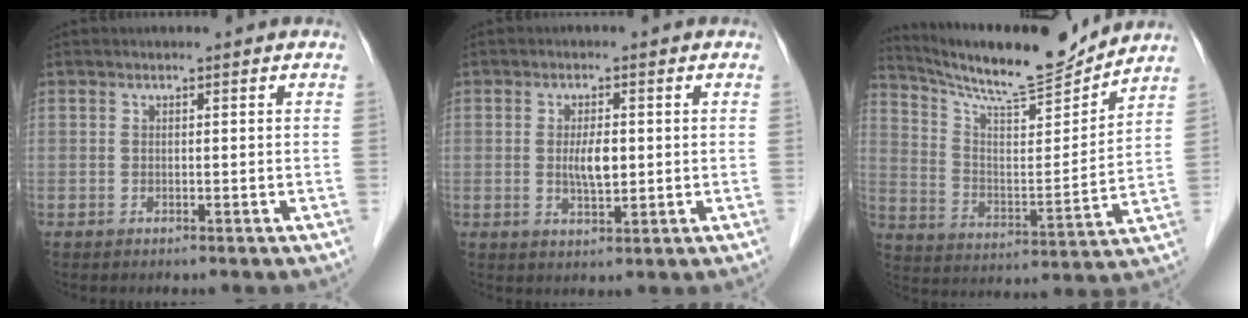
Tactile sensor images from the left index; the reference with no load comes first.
{"total": 3.7, "force": [0.2, 1.3, 3.5], "torque": [-0.067, -0.003, 0.007]}
{"total": 15.7, "force": [14.9, 0.2, 4.8], "torque": [-0.098, -0.013, 0.250]}